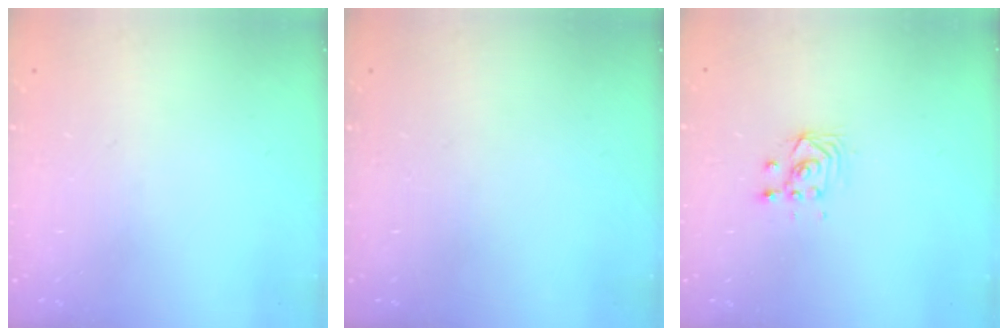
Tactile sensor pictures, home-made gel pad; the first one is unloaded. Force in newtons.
{"total": 0.0}
{"total": 3.3, "press": 3.1, "slide": 1.0}